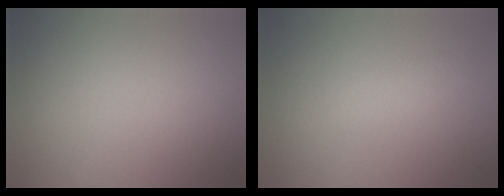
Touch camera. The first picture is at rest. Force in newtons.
{"total": 1.2, "press": 1.2, "slide": 0.1}